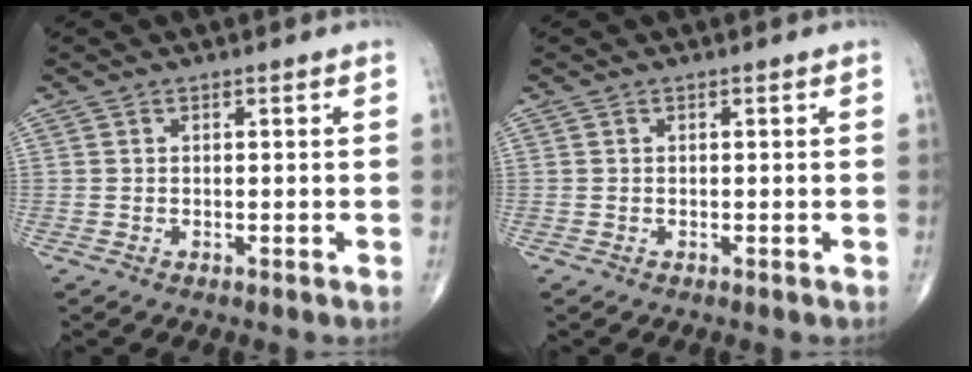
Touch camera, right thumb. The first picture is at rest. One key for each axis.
{"total": 0.0}